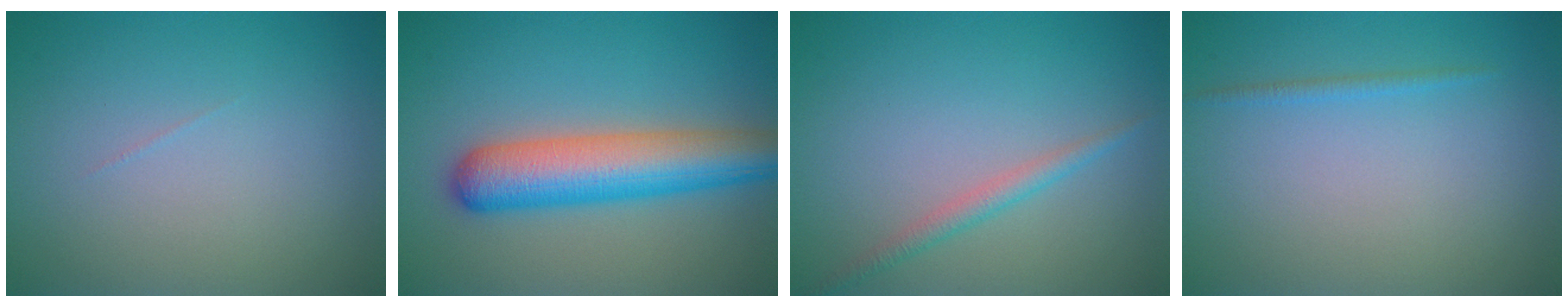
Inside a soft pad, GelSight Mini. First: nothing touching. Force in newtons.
{"total": 7.5, "press": 7.5, "slide": 0.3}
{"total": 1.6, "press": 1.6, "slide": 0.1}
{"total": 0.8, "press": 0.8, "slide": 0.1}